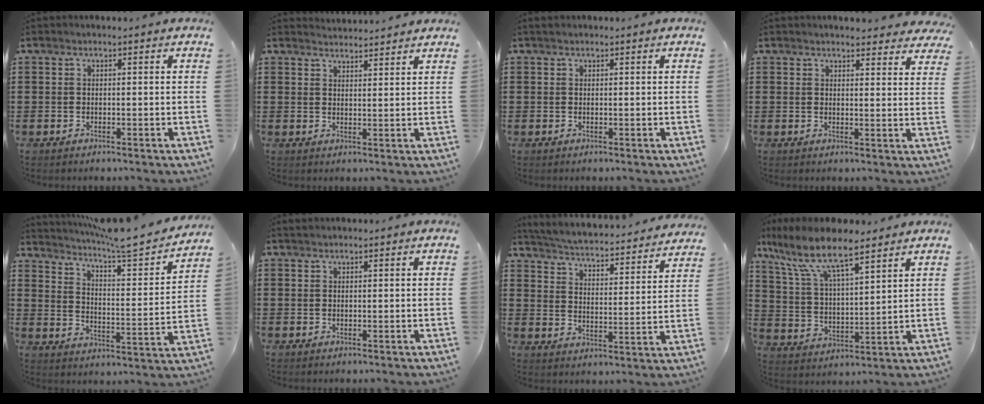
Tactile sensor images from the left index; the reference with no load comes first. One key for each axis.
{"total": 2.6, "fx": 2.6, "fy": -0.2, "fz": -0.2, "tx": -0.002, "ty": -0.009, "tz": 0.049}
{"total": 0.6, "fx": 0.5, "fy": 0.3, "fz": 0.2, "tx": -0.005, "ty": 0.003, "tz": 0.009}
{"total": 3.1, "fx": 3.0, "fy": 0.5, "fz": 0.5, "tx": -0.009, "ty": -0.010, "tz": 0.056}
{"total": 6.2, "fx": 5.7, "fy": -0.1, "fz": 2.6, "tx": -0.069, "ty": -0.046, "tz": 0.089}
{"total": 0.6, "fx": 0.5, "fy": 0.2, "fz": 0.1, "tx": -0.004, "ty": 0.002, "tz": 0.010}
{"total": 3.3, "fx": 3.2, "fy": -0.4, "fz": 0.6, "tx": -0.032, "ty": -0.036, "tz": 0.045}
{"total": 9.3, "fx": 7.2, "fy": 2.3, "fz": 5.5, "tx": -0.133, "ty": -0.028, "tz": 0.125}